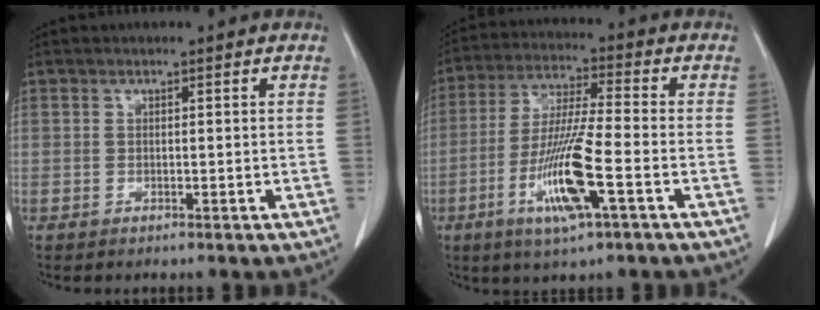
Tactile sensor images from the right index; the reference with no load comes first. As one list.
[{"total": 12.6, "force": [-4.6, 0.6, 11.7], "torque": [-0.234, -0.018, -0.085]}]